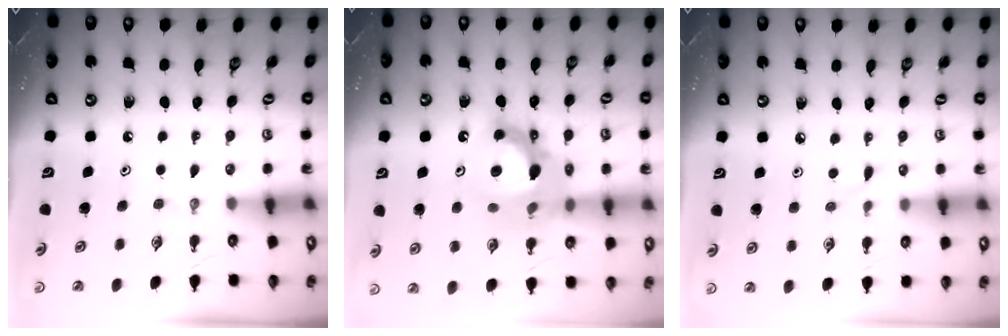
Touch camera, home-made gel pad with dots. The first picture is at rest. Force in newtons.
{"total": 16.2, "press": 16.1, "slide": 1.6}
{"total": 3.0, "press": 3.0, "slide": 0.2}